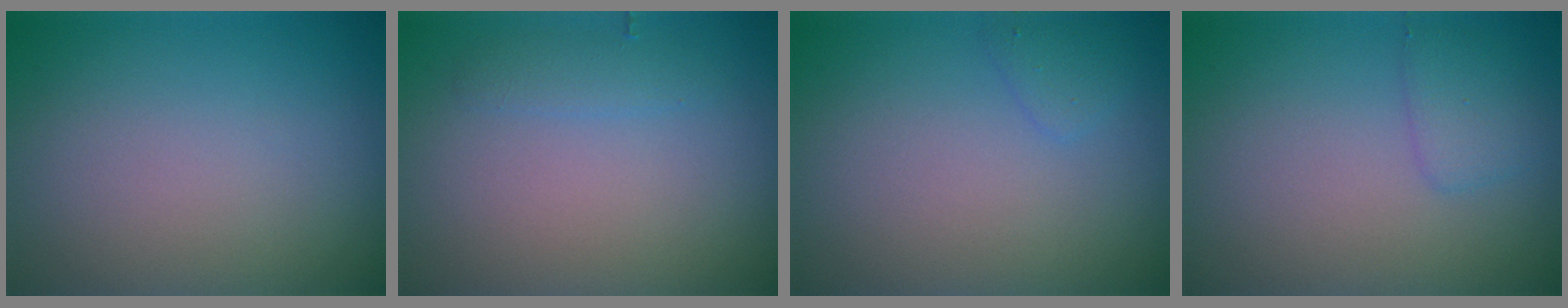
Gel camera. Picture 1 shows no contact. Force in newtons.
{"total": 1.3, "press": 1.3, "slide": 0.1}
{"total": 1.1, "press": 1.1, "slide": 0.0}
{"total": 1.7, "press": 1.7, "slide": 0.2}